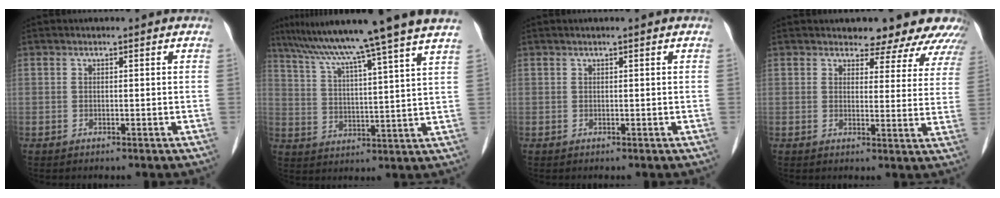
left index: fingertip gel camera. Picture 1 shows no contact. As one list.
[{"total": 18.8, "force": [15.4, -2.2, 10.5], "torque": [-0.174, -0.001, 0.218]}, {"total": 0.0}, {"total": 12.3, "force": [11.1, 4.1, 3.2], "torque": [0.001, -0.015, 0.098]}]